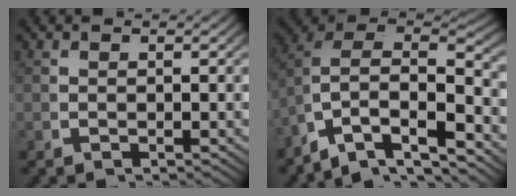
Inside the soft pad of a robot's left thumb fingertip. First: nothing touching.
{"total": 15.0, "force": [-2.1, 11.5, 9.5], "torque": [-0.197, -0.053, -0.033]}